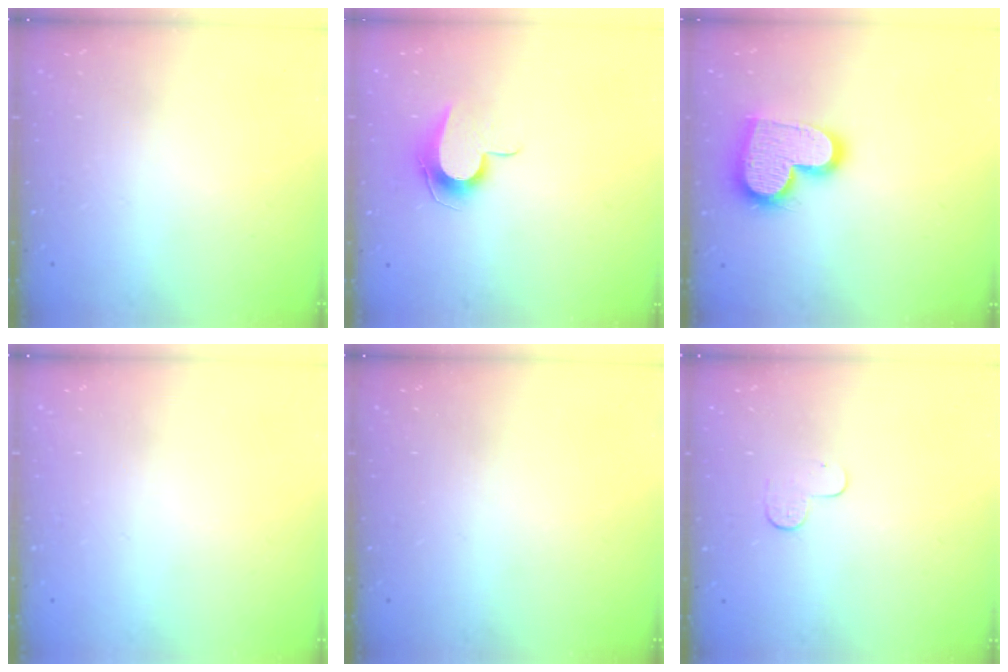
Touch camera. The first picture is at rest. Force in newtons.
{"total": 8.4, "press": 8.3, "slide": 0.7}
{"total": 17.2, "press": 17.1, "slide": 1.2}
{"total": 0.0}
{"total": 0.0}
{"total": 3.1, "press": 3.1, "slide": 0.3}